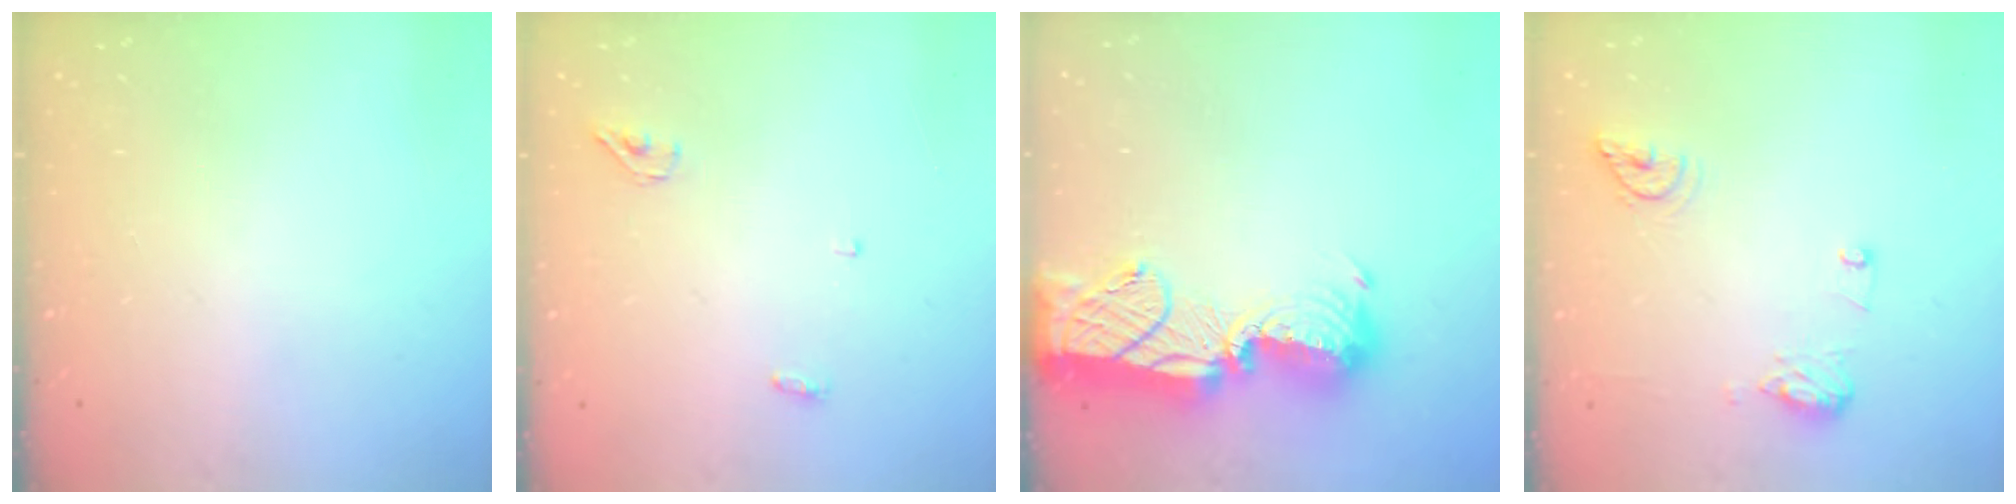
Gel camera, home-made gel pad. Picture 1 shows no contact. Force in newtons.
{"total": 3.4, "press": 3.3, "slide": 1.0}
{"total": 17.8, "press": 17.8, "slide": 1.2}
{"total": 12.8, "press": 10.6, "slide": 7.2}